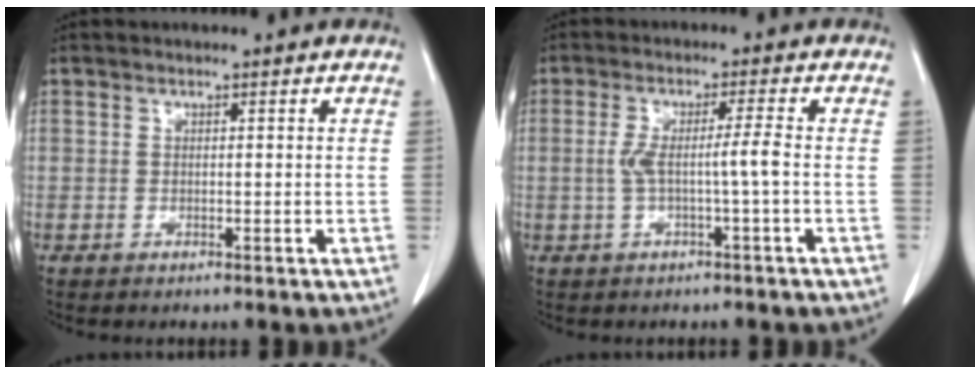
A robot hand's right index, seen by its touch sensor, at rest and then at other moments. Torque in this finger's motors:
{"motor_torque": [0.86, -0.28, 0.43, 0.13]}